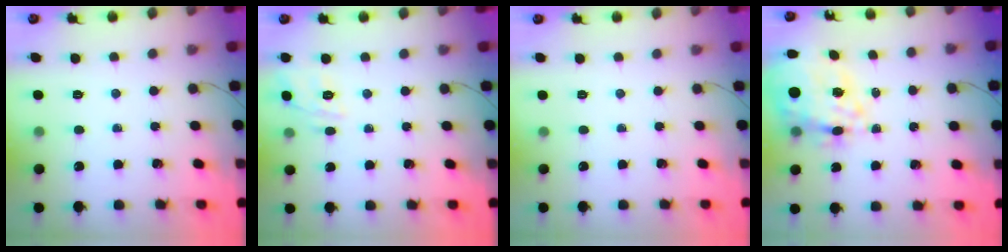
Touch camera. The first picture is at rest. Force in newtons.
{"total": 9.9, "press": 9.7, "slide": 1.6}
{"total": 2.4, "press": 2.4, "slide": 0.5}
{"total": 13.5, "press": 12.7, "slide": 4.5}